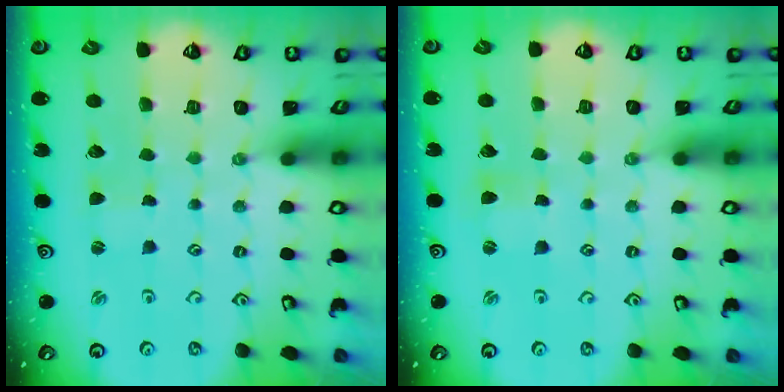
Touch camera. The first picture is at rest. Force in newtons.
{"total": 1.1, "press": 1.0, "slide": 0.2}